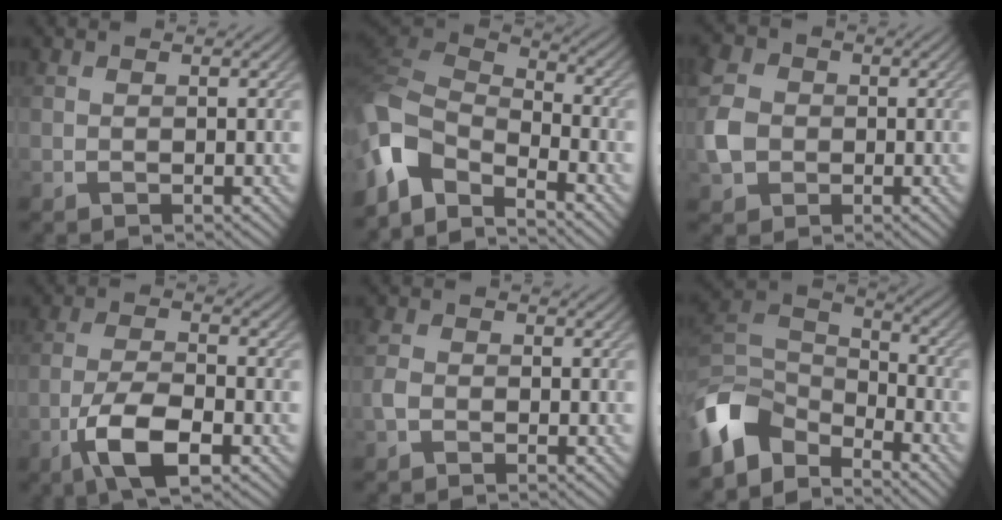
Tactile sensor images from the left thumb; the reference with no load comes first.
{"total": 10.5, "force": [-6.2, 5.2, 6.7], "torque": [-0.155, -0.009, -0.133]}
{"total": 5.0, "force": [-0.7, 4.4, 2.4], "torque": [-0.066, 0.003, -0.025]}
{"total": 7.7, "force": [-3.7, 2.9, 6.1], "torque": [-0.129, 0.001, -0.078]}
{"total": 2.1, "force": [-1.0, 1.5, 1.1], "torque": [-0.025, 0.003, -0.029]}
{"total": 9.6, "force": [-6.5, 5.3, 4.6], "torque": [-0.112, -0.004, -0.143]}